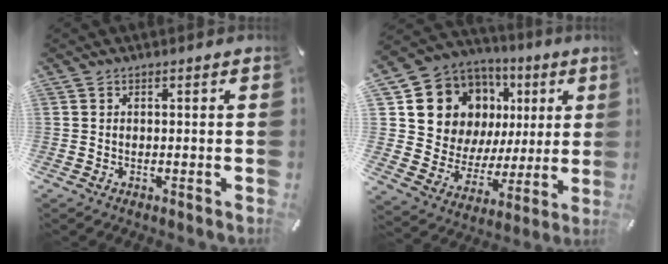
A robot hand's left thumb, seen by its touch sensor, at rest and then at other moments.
{"total": 13.9, "force": [6.3, 11.7, 4.3], "torque": [-0.081, -0.050, 0.133]}